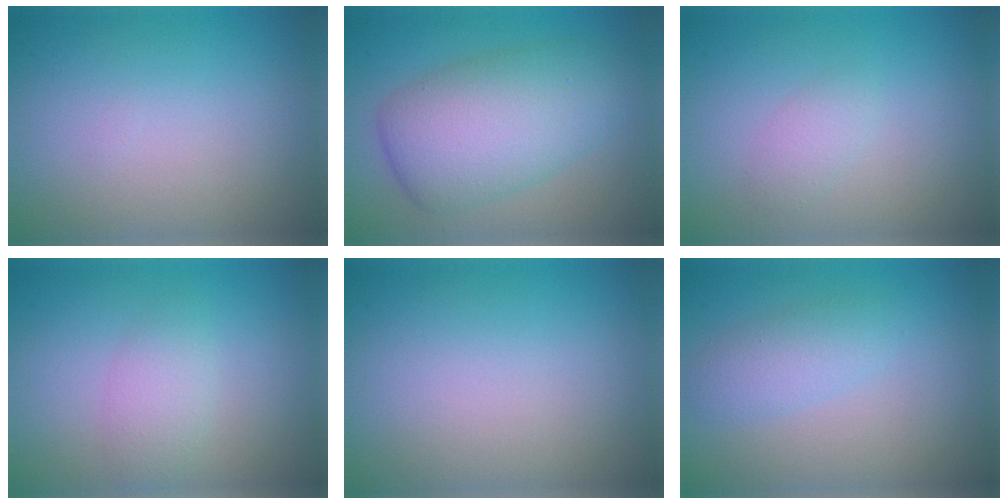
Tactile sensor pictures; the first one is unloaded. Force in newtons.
{"total": 7.7, "press": 7.7, "slide": 0.1}
{"total": 1.2, "press": 1.2, "slide": 0.0}
{"total": 2.2, "press": 2.2, "slide": 0.1}
{"total": 0.0}
{"total": 2.2, "press": 2.2, "slide": 0.1}